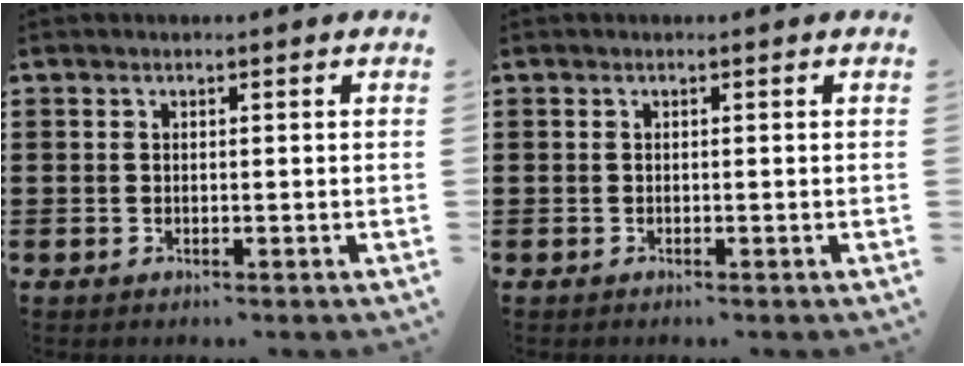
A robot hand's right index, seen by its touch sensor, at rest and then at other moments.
{"total": 0.0}